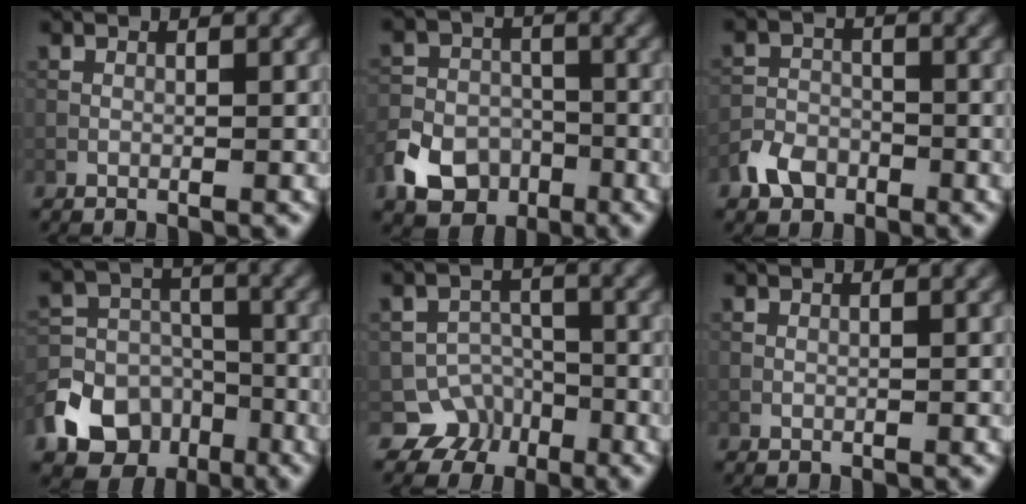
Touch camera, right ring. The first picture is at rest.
{"total": 6.1, "force": [-3.2, 4.5, 2.6], "torque": [-0.047, -0.007, -0.063]}
{"total": 3.0, "force": [-1.9, 2.1, 1.0], "torque": [-0.018, 0.003, -0.042]}
{"total": 11.7, "force": [-6.2, 9.1, 3.8], "torque": [-0.079, -0.029, -0.132]}
{"total": 4.1, "force": [-2.4, 3.2, 0.5], "torque": [0.008, 0.000, -0.031]}
{"total": 0.0}